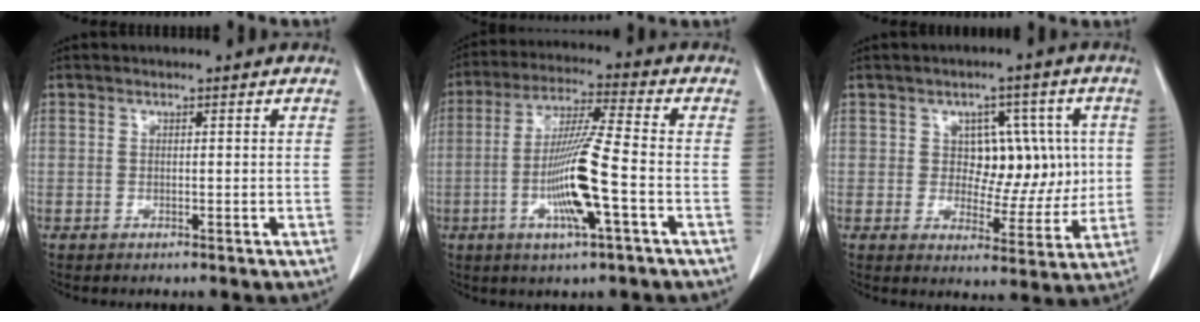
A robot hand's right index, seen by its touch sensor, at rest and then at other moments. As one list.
[{"total": 12.0, "force": [-3.2, 0.0, 11.6], "torque": [-0.227, -0.009, -0.065]}, {"total": 8.4, "force": [1.2, 5.7, 6.1], "torque": [-0.063, 0.019, 0.027]}]